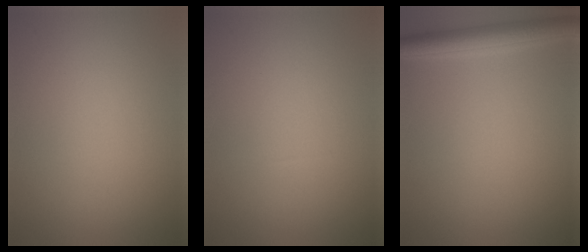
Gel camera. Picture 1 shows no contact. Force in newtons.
{"total": 0.0}
{"total": 3.3, "press": 3.3, "slide": 0.2}